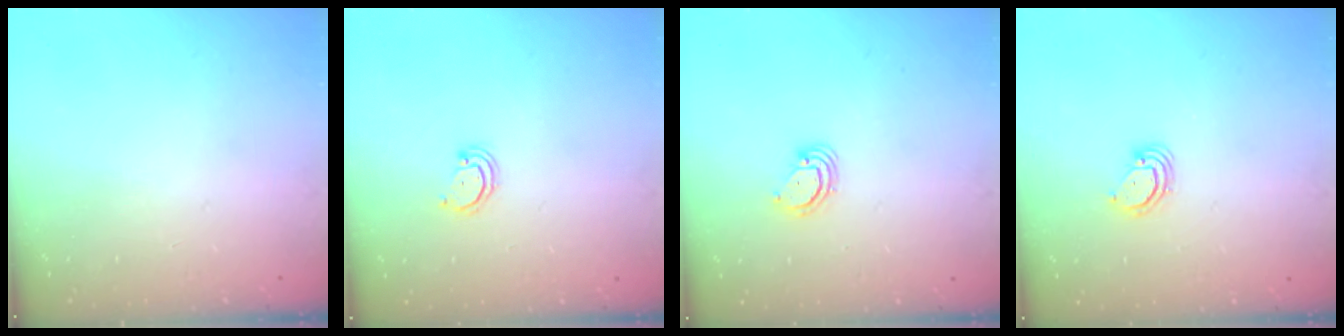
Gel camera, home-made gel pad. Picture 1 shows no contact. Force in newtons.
{"total": 2.4, "press": 2.4, "slide": 0.2}
{"total": 2.9, "press": 2.9, "slide": 0.2}
{"total": 2.9, "press": 2.9, "slide": 0.2}